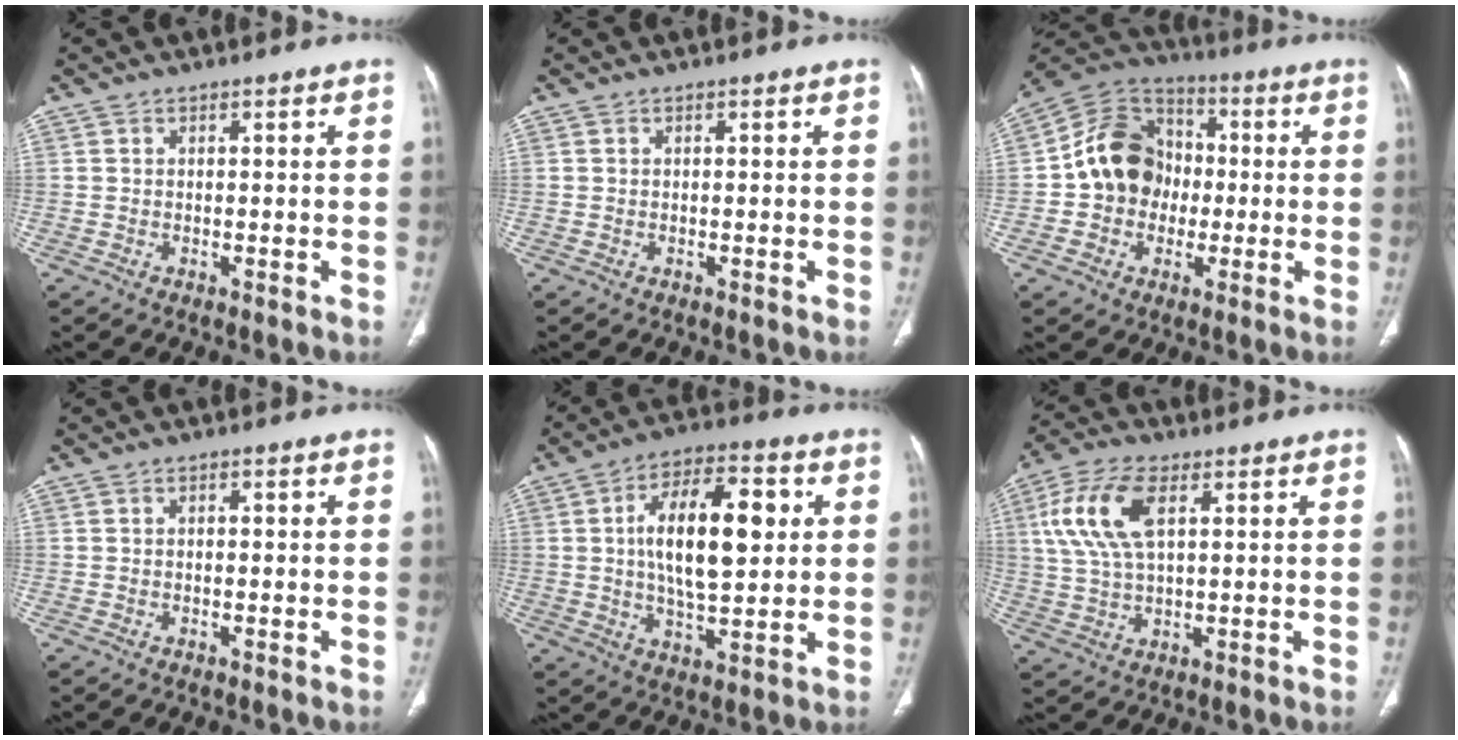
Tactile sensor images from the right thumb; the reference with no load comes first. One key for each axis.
{"total": 0.0}
{"total": 14.1, "fx": -0.8, "fy": 11.9, "fz": 7.4, "tx": -0.095, "ty": 0.031, "tz": -0.024}
{"total": 0.7, "fx": 0.0, "fy": 0.3, "fz": 0.6, "tx": -0.016, "ty": 0.005, "tz": 0.003}
{"total": 16.2, "fx": 2.8, "fy": 7.4, "fz": 14.1, "tx": -0.218, "ty": 0.007, "tz": 0.045}
{"total": 11.9, "fx": 3.8, "fy": 5.8, "fz": 9.7, "tx": -0.213, "ty": 0.005, "tz": 0.077}